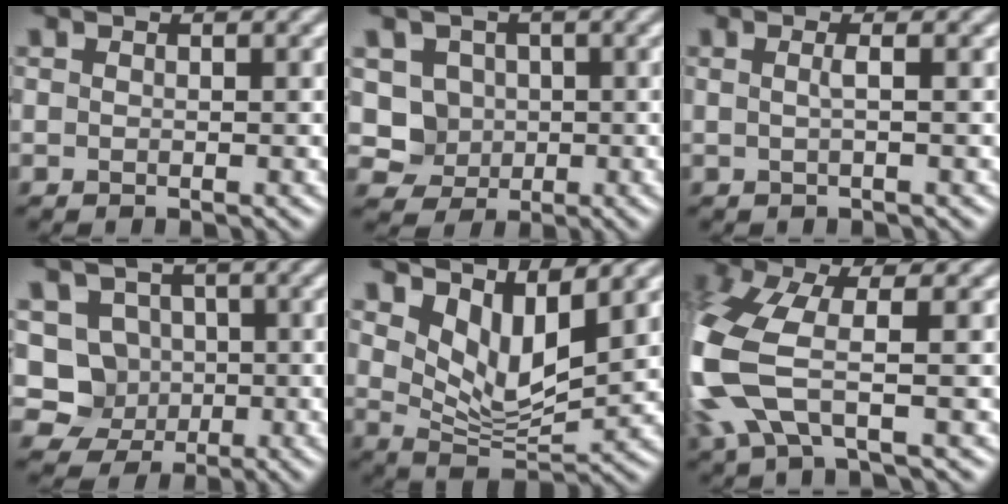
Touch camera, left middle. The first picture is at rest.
{"total": 4.2, "force": [0.4, 3.9, 1.6], "torque": [-0.019, 0.007, -0.011]}
{"total": 1.0, "force": [0.2, -0.2, 1.0], "torque": [-0.022, 0.006, 0.003]}
{"total": 5.9, "force": [-0.2, 5.5, 2.2], "torque": [-0.018, 0.018, -0.038]}
{"total": 4.8, "force": [2.9, 1.8, 3.5], "torque": [-0.078, -0.015, 0.055]}
{"total": 8.1, "force": [-1.8, 3.4, 7.2], "torque": [-0.198, -0.001, -0.050]}